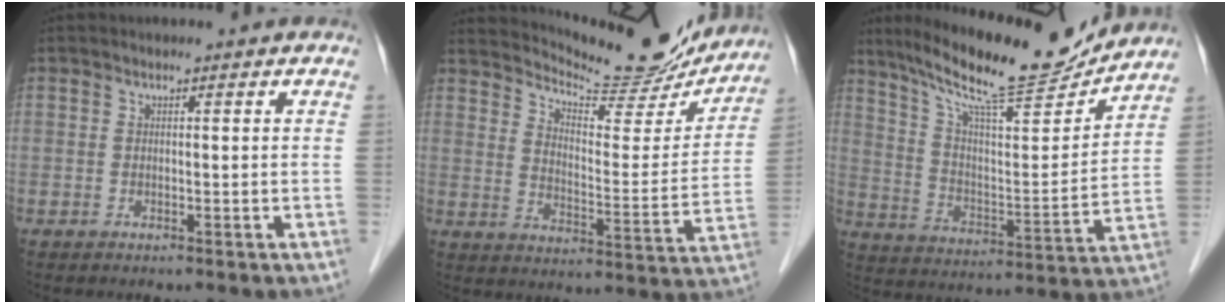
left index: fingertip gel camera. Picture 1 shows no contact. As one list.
[{"total": 17.3, "force": [16.5, 2.4, 4.7], "torque": [-0.074, -0.044, 0.220]}, {"total": 18.1, "force": [16.1, 1.2, 8.2], "torque": [-0.146, -0.009, 0.260]}]